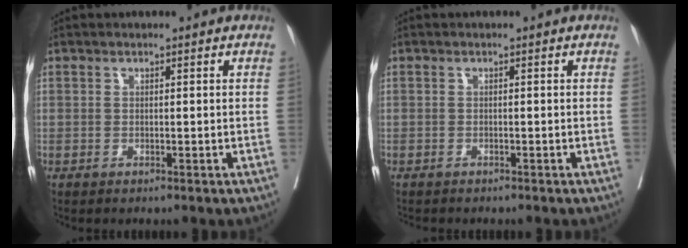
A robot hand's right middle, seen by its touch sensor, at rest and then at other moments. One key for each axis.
{"total": 1.9, "fx": -1.7, "fy": 0.7, "fz": 0.6, "tx": -0.018, "ty": -0.005, "tz": -0.023}